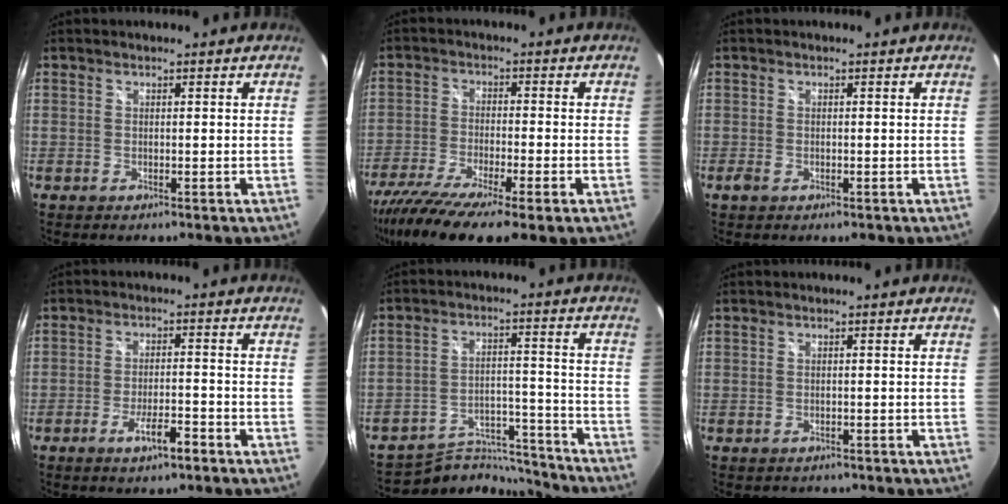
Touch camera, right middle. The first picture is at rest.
{"total": 14.2, "force": [-9.8, 2.3, 10.0], "torque": [-0.202, -0.055, -0.172]}
{"total": 2.1, "force": [-1.2, 1.2, 1.2], "torque": [-0.023, -0.006, -0.019]}
{"total": 4.9, "force": [-3.2, 1.1, 3.6], "torque": [-0.072, -0.005, -0.052]}
{"total": 12.4, "force": [-11.9, 2.8, 2.2], "torque": [-0.042, 0.019, -0.182]}
{"total": 1.8, "force": [-1.3, 1.2, 0.4], "torque": [-0.012, -0.006, -0.015]}